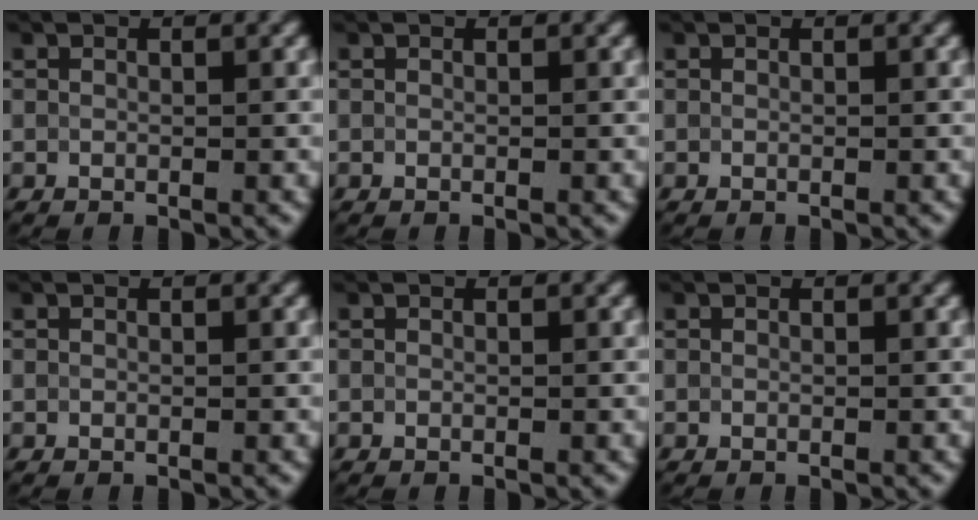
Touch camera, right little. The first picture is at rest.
{"total": 0.0}
{"total": 0.0}
{"total": 0.0}
{"total": 0.0}
{"total": 0.0}